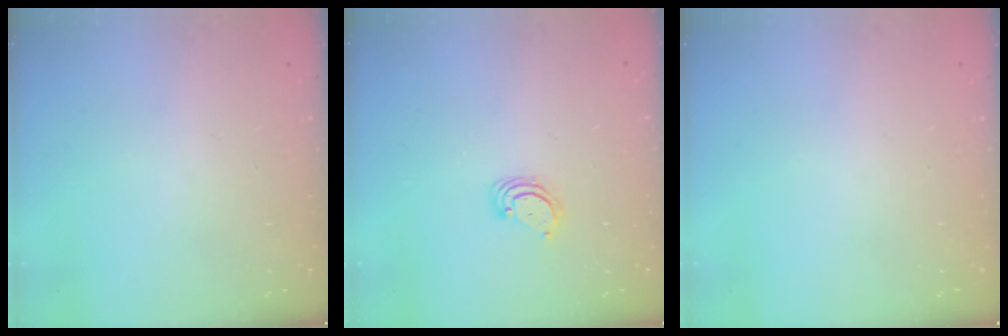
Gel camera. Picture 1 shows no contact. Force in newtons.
{"total": 3.6, "press": 3.6, "slide": 0.4}
{"total": 0.0}